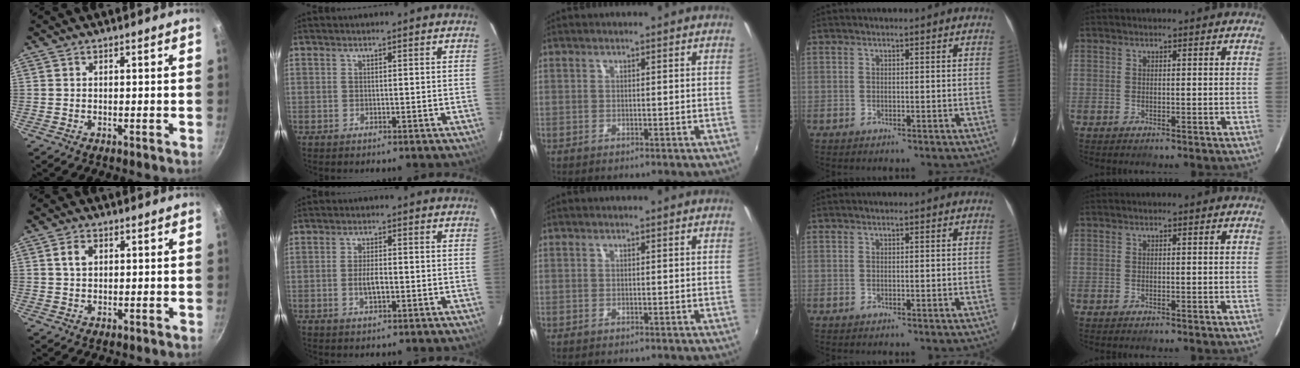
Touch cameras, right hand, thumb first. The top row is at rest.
{"thumb": {"total": 3.1, "force": [1.0, 2.2, 2.0], "torque": [-0.029, 0.003, 0.016]}, "index": {"total": 3.2, "force": [-0.8, 1.1, 2.8], "torque": [-0.054, -0.004, -0.014]}}